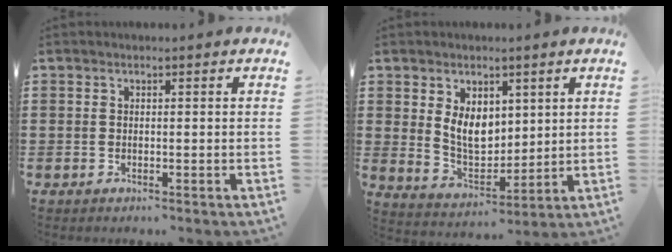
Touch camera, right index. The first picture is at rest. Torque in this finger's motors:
{"motor_torque": [0.88, -0.06, 0.26, 0.13]}